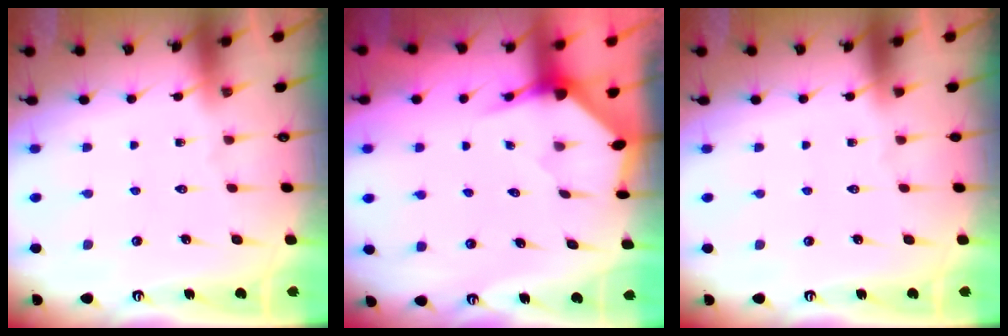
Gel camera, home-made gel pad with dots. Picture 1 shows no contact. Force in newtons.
{"total": 3.3, "press": 3.3, "slide": 0.3}
{"total": 0.0}